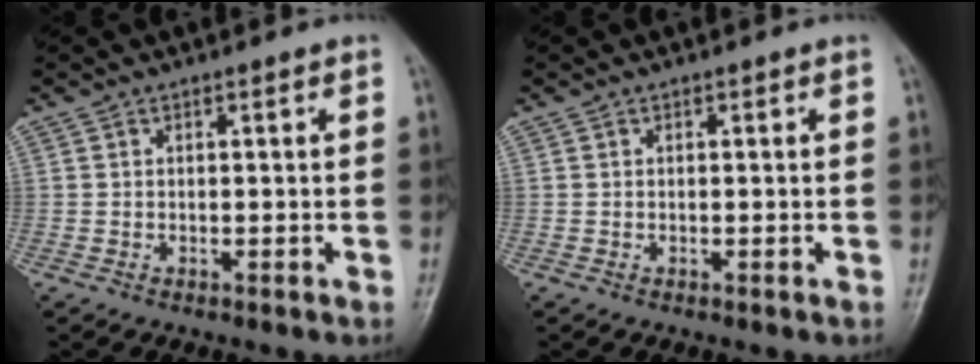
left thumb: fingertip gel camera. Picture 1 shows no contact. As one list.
[{"total": 0.0}]